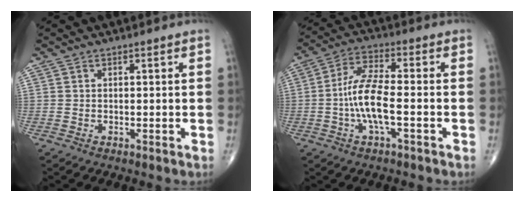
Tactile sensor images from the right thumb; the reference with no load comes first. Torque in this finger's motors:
{"motor_torque": [1.64, 3.37, 1.18, 0.29, 0.13]}